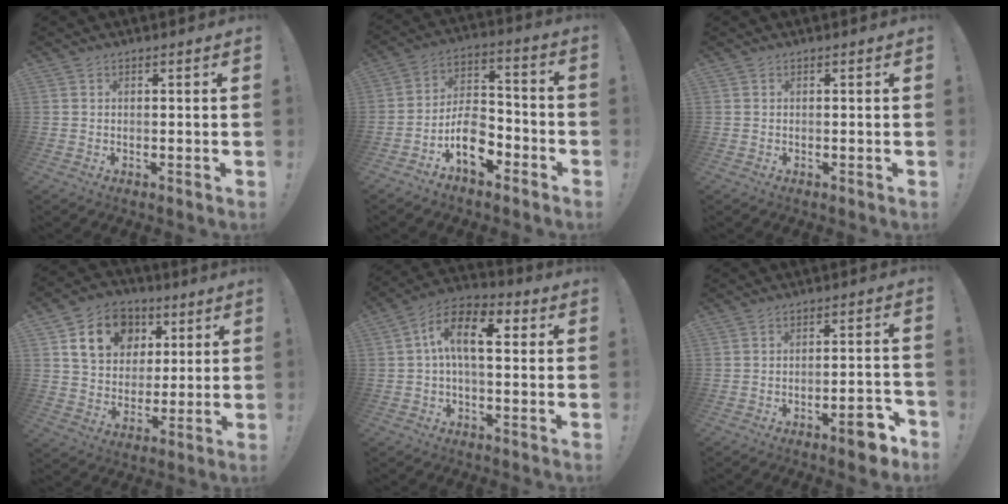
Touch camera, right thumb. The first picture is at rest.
{"total": 12.6, "force": [-6.9, 7.7, 7.2], "torque": [-0.117, 0.055, -0.115]}
{"total": 0.0}
{"total": 16.1, "force": [6.6, 12.7, 7.4], "torque": [-0.111, -0.016, 0.134]}
{"total": 12.8, "force": [2.3, 6.2, 10.9], "torque": [-0.181, 0.009, 0.039]}
{"total": 7.8, "force": [-4.9, 2.4, 5.6], "torque": [-0.074, 0.029, -0.079]}